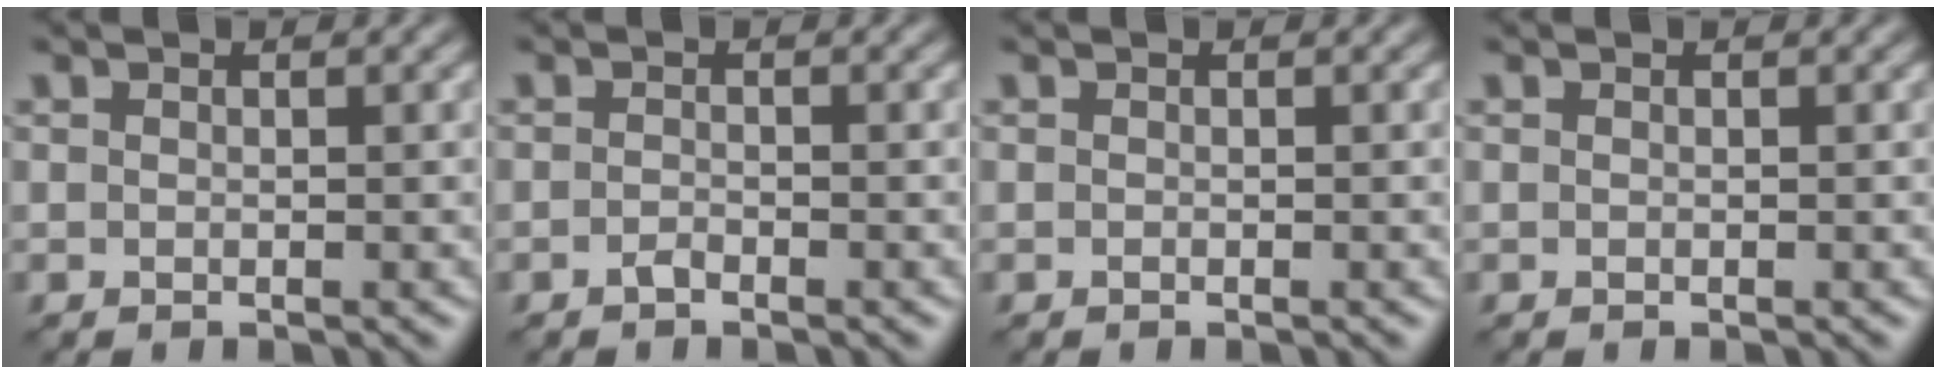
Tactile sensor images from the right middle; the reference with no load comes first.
{"total": 0.6, "force": [-0.5, 0.2, 0.3], "torque": [-0.008, 0.002, -0.012]}
{"total": 0.0}
{"total": 0.0}